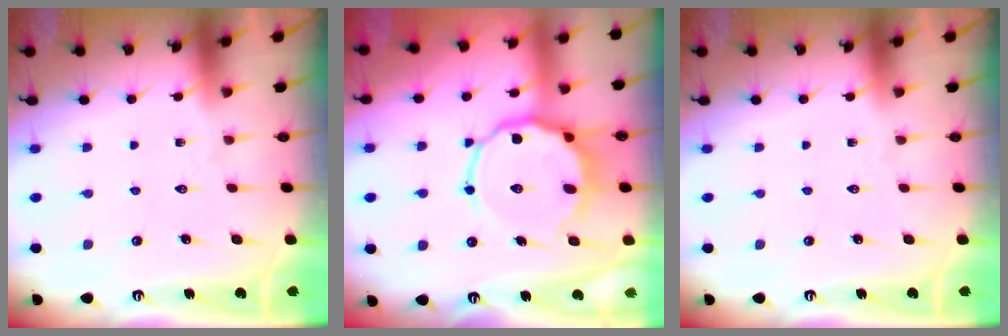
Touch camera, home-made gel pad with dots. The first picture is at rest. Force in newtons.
{"total": 11.4, "press": 11.2, "slide": 1.9}
{"total": 0.0}